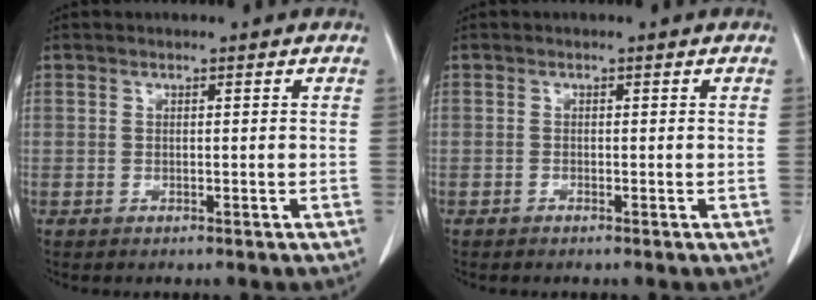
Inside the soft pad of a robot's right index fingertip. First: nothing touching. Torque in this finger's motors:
{"motor_torque": [0.00, 0.01, 0.03, 0.02]}